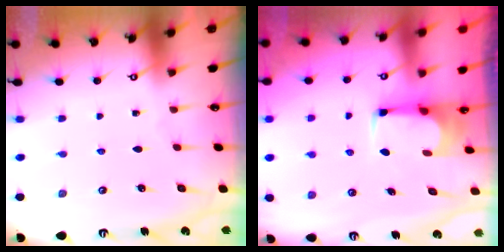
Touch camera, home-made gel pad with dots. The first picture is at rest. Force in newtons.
{"total": 2.2, "press": 2.2, "slide": 0.2}